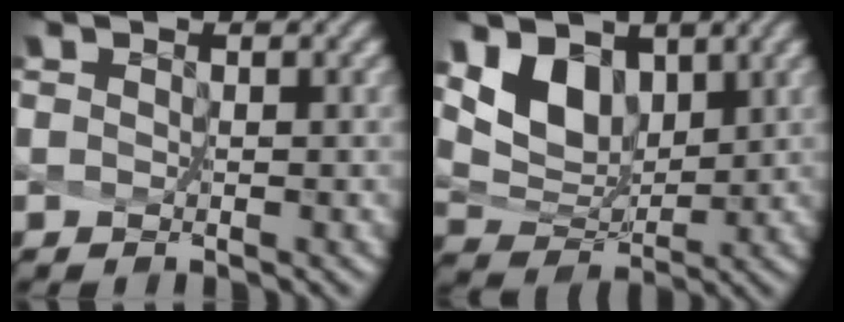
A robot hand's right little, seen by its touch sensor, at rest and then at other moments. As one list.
[{"total": 4.4, "force": [2.8, 2.6, 2.3], "torque": [-0.053, -0.006, 0.059]}]